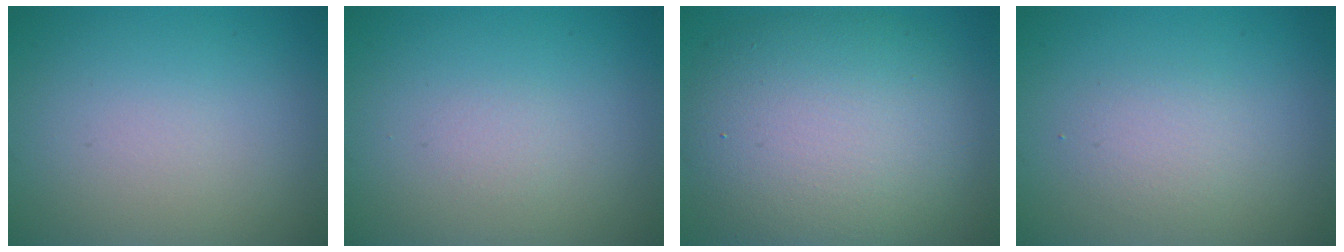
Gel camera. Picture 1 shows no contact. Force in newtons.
{"total": 0.6, "press": 0.6, "slide": 0.1}
{"total": 10.2, "press": 10.2, "slide": 0.9}
{"total": 1.7, "press": 1.7, "slide": 0.1}